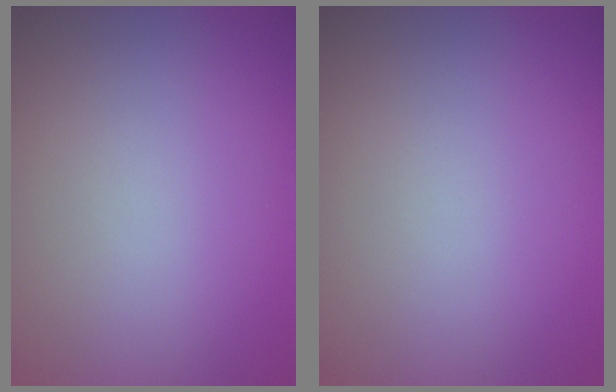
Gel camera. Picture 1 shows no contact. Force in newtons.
{"total": 0.0}